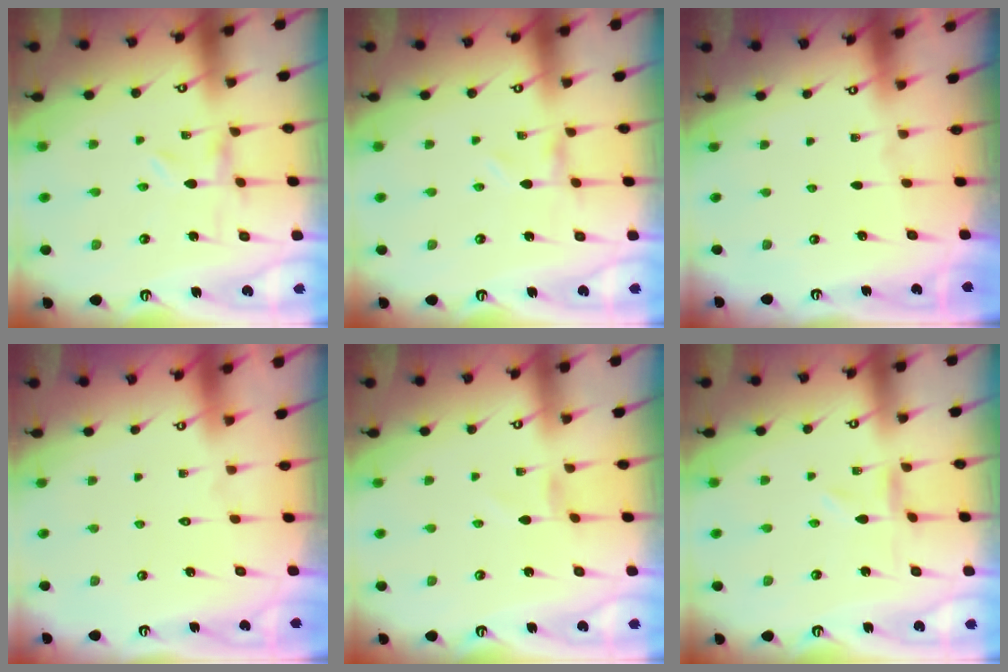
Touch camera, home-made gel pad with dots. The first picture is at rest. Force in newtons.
{"total": 0.0}
{"total": 0.0}
{"total": 1.7, "press": 1.7, "slide": 0.1}
{"total": 1.4, "press": 1.4, "slide": 0.2}
{"total": 0.0}